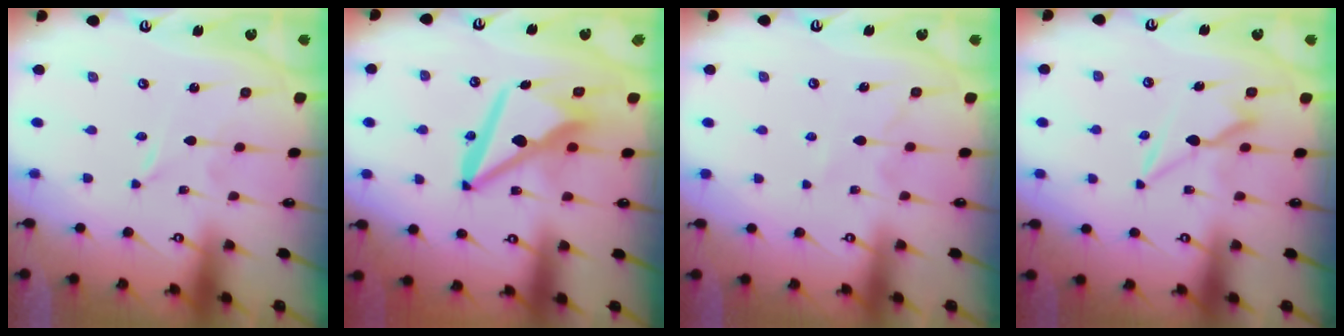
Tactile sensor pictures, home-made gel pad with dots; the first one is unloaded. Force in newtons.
{"total": 11.9, "press": 11.8, "slide": 1.4}
{"total": 5.6, "press": 5.6, "slide": 0.6}
{"total": 8.4, "press": 8.4, "slide": 0.8}